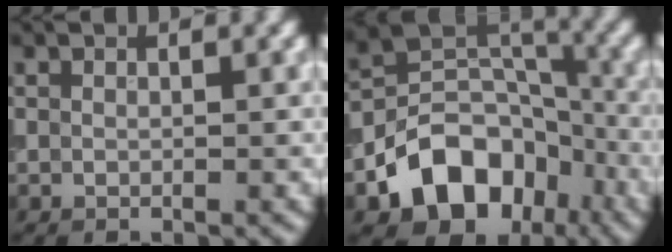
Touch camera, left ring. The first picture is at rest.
{"total": 9.6, "force": [-5.0, 6.8, 4.6], "torque": [-0.062, 0.000, -0.085]}